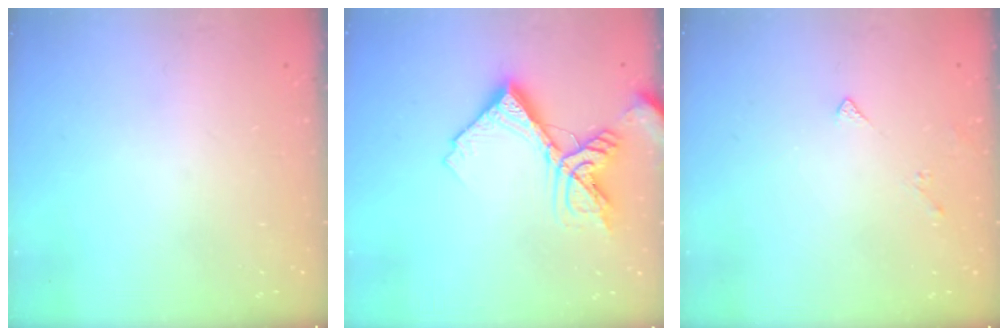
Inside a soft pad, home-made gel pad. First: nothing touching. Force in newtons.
{"total": 15.1, "press": 14.9, "slide": 1.9}
{"total": 2.8, "press": 2.8, "slide": 0.5}